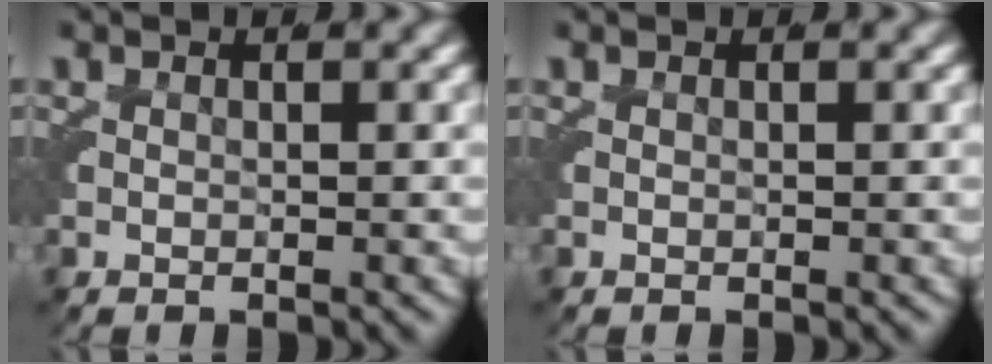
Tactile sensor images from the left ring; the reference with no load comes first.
{"total": 0.0}